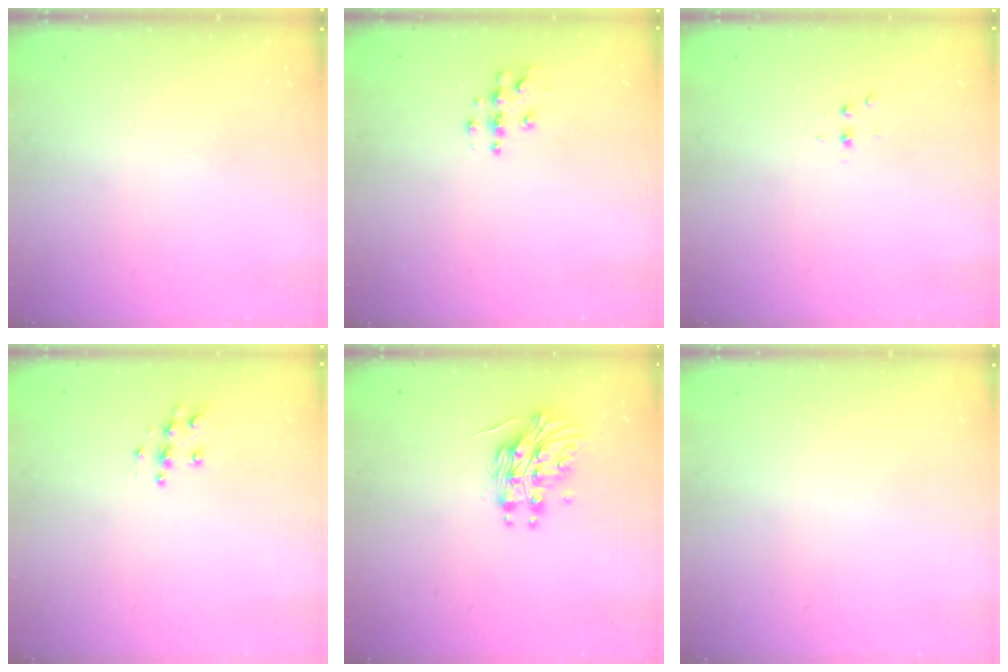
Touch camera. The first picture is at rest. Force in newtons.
{"total": 5.0, "press": 5.0, "slide": 0.2}
{"total": 2.3, "press": 2.3, "slide": 0.3}
{"total": 6.6, "press": 6.6, "slide": 0.3}
{"total": 13.2, "press": 13.2, "slide": 0.8}
{"total": 0.0}